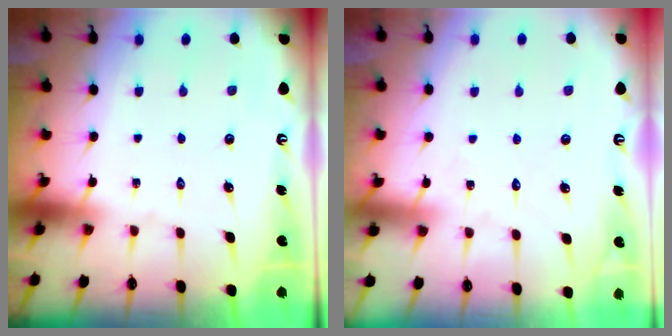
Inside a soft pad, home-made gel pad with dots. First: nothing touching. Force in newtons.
{"total": 3.4, "press": 3.4, "slide": 0.1}